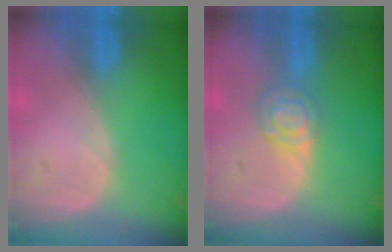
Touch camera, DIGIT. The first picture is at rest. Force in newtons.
{"total": 4.6, "press": 4.2, "slide": 1.9}